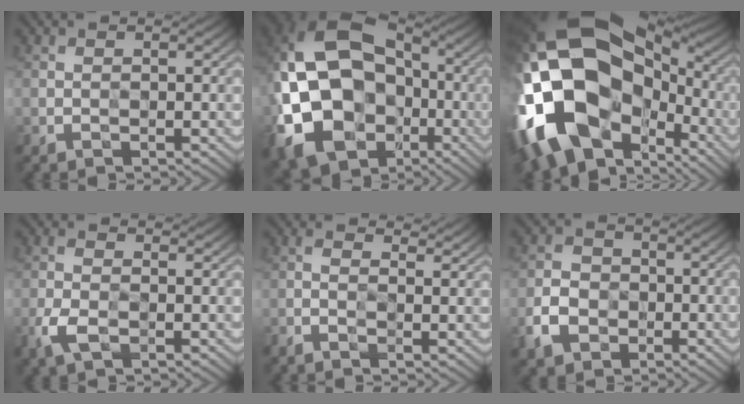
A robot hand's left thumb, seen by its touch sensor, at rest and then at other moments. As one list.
[{"total": 20.9, "force": [-3.5, 16.0, 13.0], "torque": [-0.311, -0.030, -0.044]}, {"total": 22.4, "force": [-1.9, 15.1, 16.4], "torque": [-0.361, -0.027, -0.016]}, {"total": 4.0, "force": [-1.2, 2.1, 3.2], "torque": [-0.087, -0.006, -0.034]}, {"total": 2.1, "force": [0.5, 0.7, 1.9], "torque": [-0.049, -0.001, 0.001]}, {"total": 5.0, "force": [-2.0, 3.9, 2.3], "torque": [-0.058, -0.007, -0.049]}]